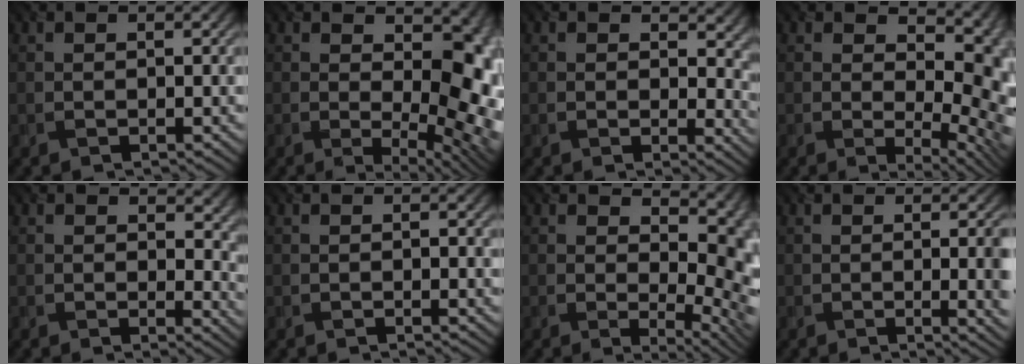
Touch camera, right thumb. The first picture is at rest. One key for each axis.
{"total": 14.5, "fx": 1.9, "fy": 7.2, "fz": 12.4, "tx": -0.129, "ty": -0.008, "tz": 0.060}
{"total": 6.7, "fx": 2.3, "fy": 4.4, "fz": 4.5, "tx": -0.049, "ty": -0.019, "tz": 0.050}
{"total": 11.3, "fx": 3.4, "fy": 5.2, "fz": 9.4, "tx": -0.108, "ty": -0.007, "tz": 0.071}
{"total": 6.0, "fx": 2.1, "fy": 3.8, "fz": 4.2, "tx": -0.042, "ty": -0.015, "tz": 0.045}
{"total": 0.7, "fx": -0.3, "fy": 0.1, "fz": 0.6, "tx": -0.006, "ty": -0.002, "tz": -0.006}
{"total": 10.3, "fx": 3.5, "fy": 4.4, "fz": 8.6, "tx": -0.104, "ty": -0.007, "tz": 0.065}
{"total": 5.5, "fx": -0.6, "fy": 1.6, "fz": 5.2, "tx": -0.061, "ty": 0.000, "tz": -0.004}